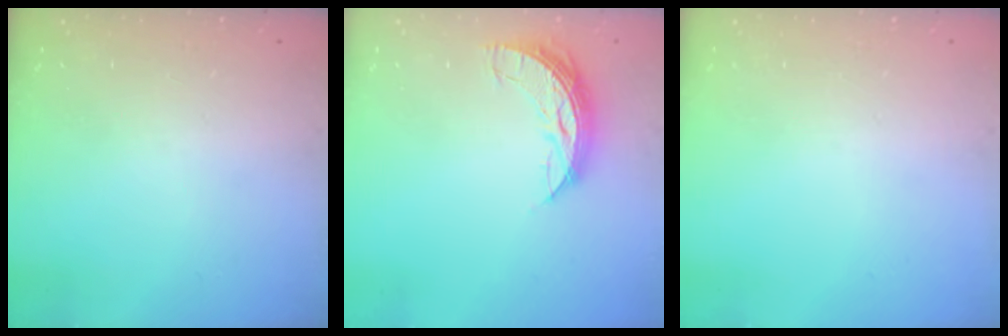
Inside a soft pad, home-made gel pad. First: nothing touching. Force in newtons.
{"total": 7.7, "press": 7.6, "slide": 0.6}
{"total": 0.0}